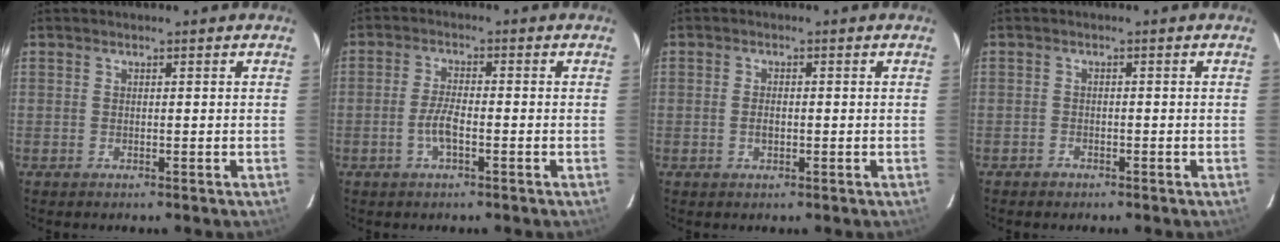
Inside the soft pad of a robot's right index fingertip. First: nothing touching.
{"total": 4.2, "force": [-1.6, 1.2, 3.7], "torque": [-0.079, 0.002, -0.030]}
{"total": 2.2, "force": [-0.4, 1.3, 1.7], "torque": [-0.032, 0.002, -0.007]}
{"total": 1.4, "force": [-1.1, 0.9, 0.1], "torque": [-0.001, 0.004, -0.017]}